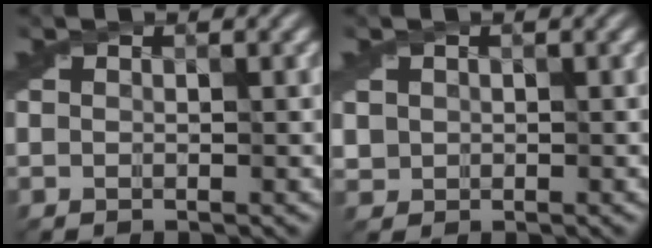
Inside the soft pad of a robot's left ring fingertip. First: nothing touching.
{"total": 1.2, "force": [0.4, 1.2, 0.2], "torque": [-0.002, -0.005, 0.011]}